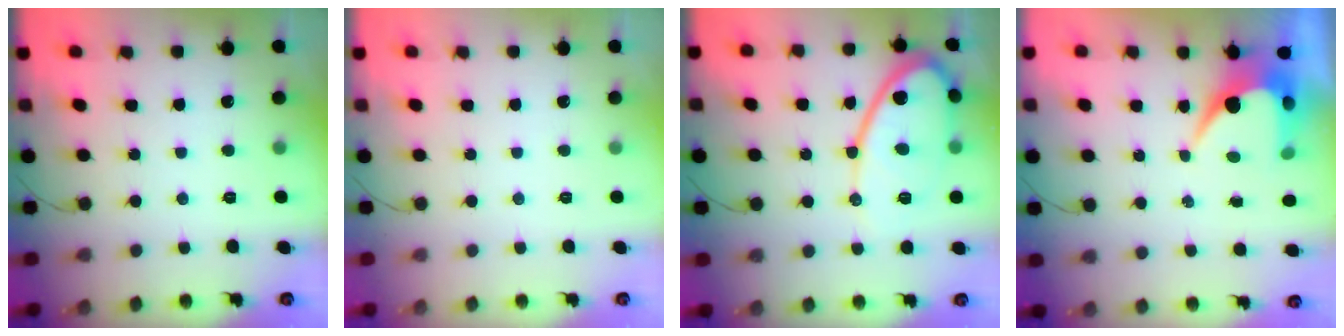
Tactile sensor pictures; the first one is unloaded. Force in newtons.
{"total": 0.0}
{"total": 13.3, "press": 13.3, "slide": 1.3}
{"total": 7.4, "press": 7.4, "slide": 0.2}